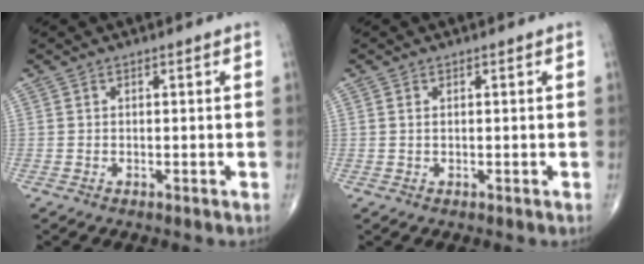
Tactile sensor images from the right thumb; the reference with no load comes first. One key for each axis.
{"total": 0.6, "fx": 0.2, "fy": 0.3, "fz": 0.4, "tx": -0.013, "ty": 0.004, "tz": 0.005}